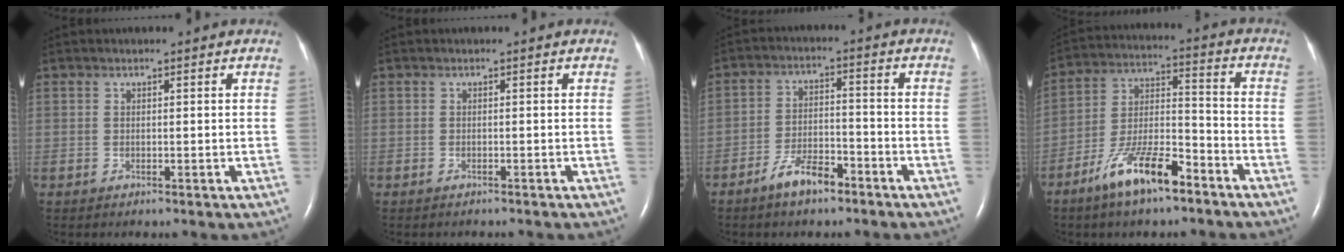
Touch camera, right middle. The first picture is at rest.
{"total": 1.4, "force": [-1.2, 0.3, 0.5], "torque": [-0.015, -0.004, -0.013]}
{"total": 8.3, "force": [-5.9, 2.5, 5.4], "torque": [-0.106, 0.001, -0.106]}
{"total": 11.8, "force": [-7.8, 3.0, 8.2], "torque": [-0.162, 0.000, -0.144]}